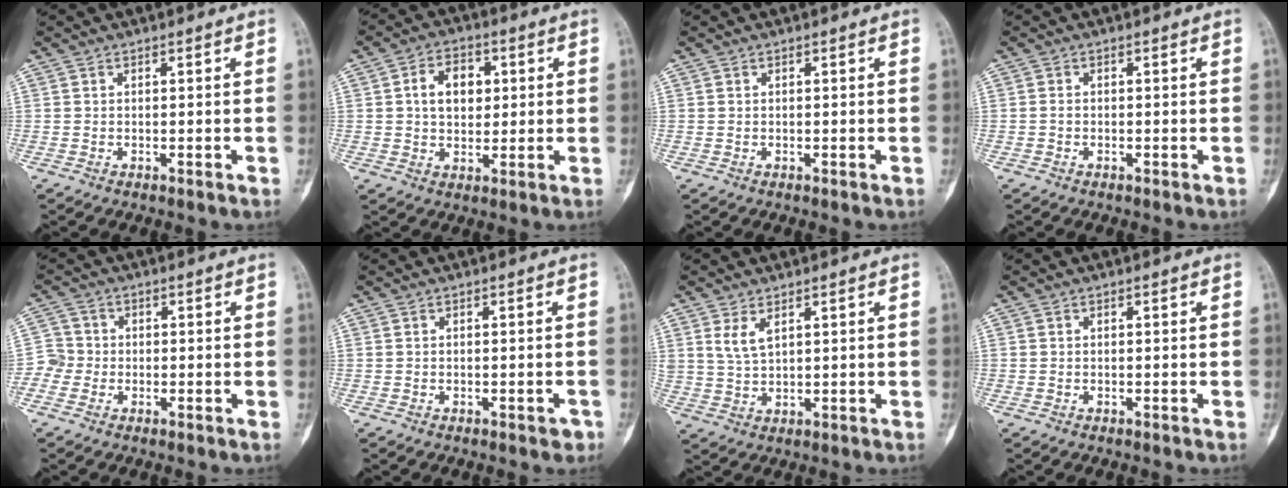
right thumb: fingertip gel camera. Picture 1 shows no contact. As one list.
[{"total": 8.2, "force": [1.6, 5.8, 5.6], "torque": [-0.063, 0.004, 0.023]}, {"total": 0.0}, {"total": 0.7, "force": [-0.3, 0.6, 0.3], "torque": [-0.002, 0.002, -0.007]}, {"total": 3.6, "force": [-0.9, 3.5, 0.3], "torque": [0.017, 0.009, -0.029]}, {"total": 1.5, "force": [-0.9, 0.8, 1.0], "torque": [-0.004, 0.005, -0.011]}, {"total": 3.8, "force": [2.0, 1.6, 2.8], "torque": [-0.056, -0.010, 0.048]}, {"total": 0.0}]